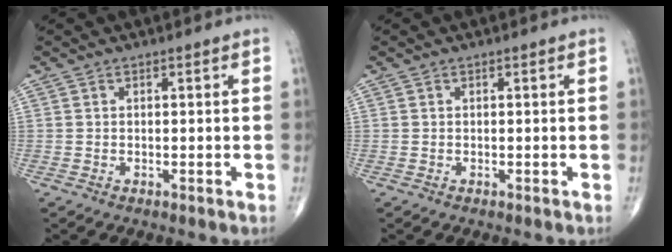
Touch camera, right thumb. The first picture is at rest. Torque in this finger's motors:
{"motor_torque": [0.00, 0.00, 0.00, 0.00, 0.02]}